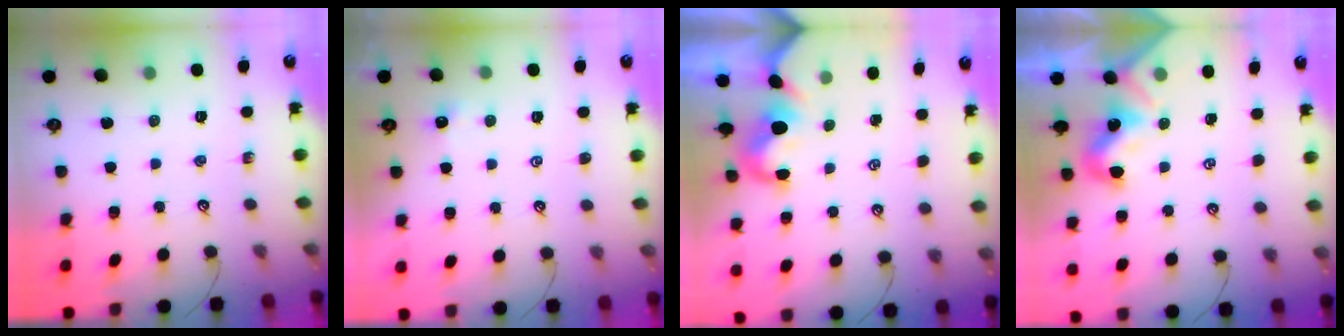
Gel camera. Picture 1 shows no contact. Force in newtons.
{"total": 0.0}
{"total": 1.5, "press": 1.4, "slide": 0.6}
{"total": 2.0, "press": 1.9, "slide": 0.4}